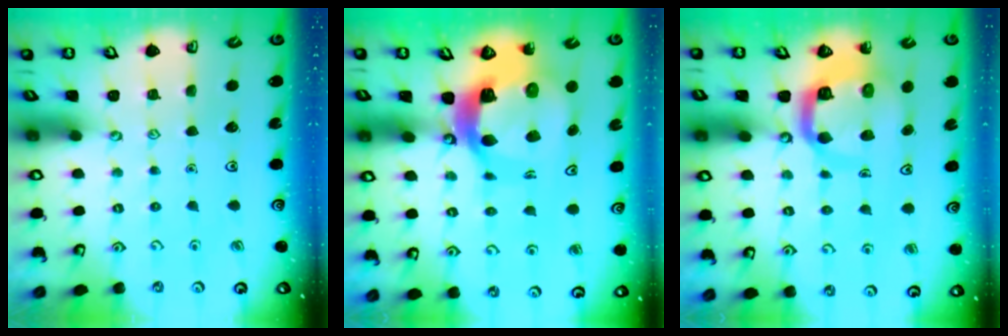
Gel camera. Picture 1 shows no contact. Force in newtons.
{"total": 14.2, "press": 14.1, "slide": 1.9}
{"total": 9.6, "press": 9.6, "slide": 1.2}